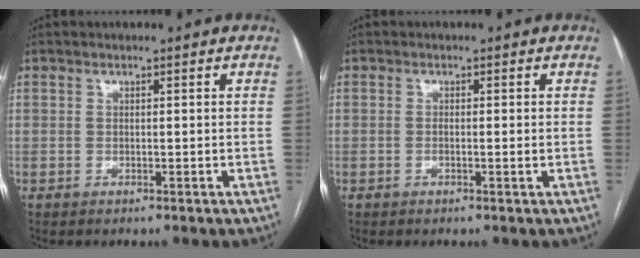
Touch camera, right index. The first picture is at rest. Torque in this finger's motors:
{"motor_torque": [0.17, 0.23, -0.04, 0.00]}